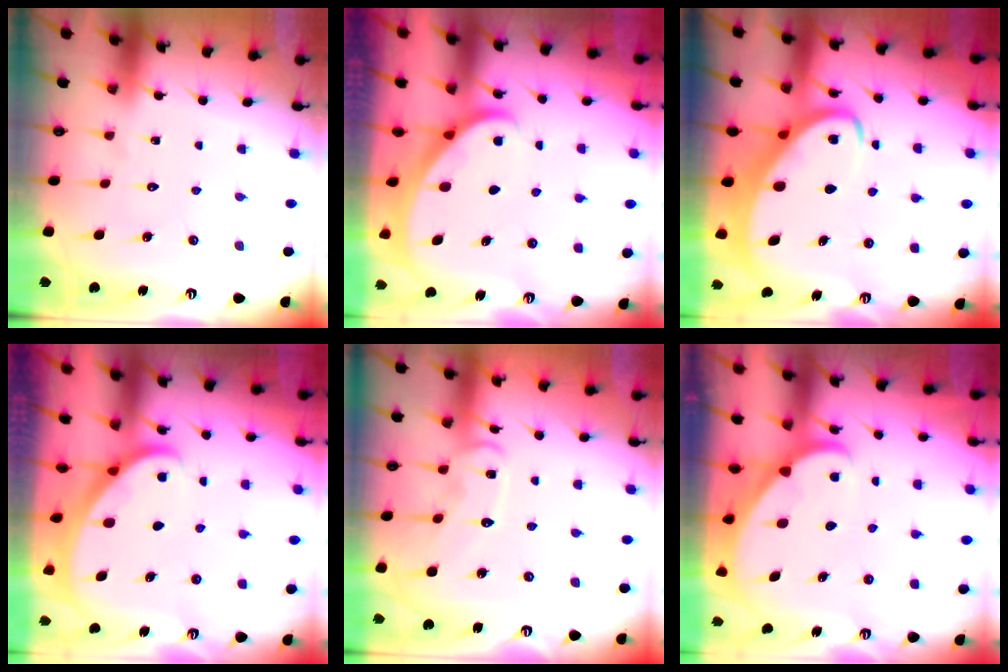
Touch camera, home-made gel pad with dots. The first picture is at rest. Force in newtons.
{"total": 1.8, "press": 1.8, "slide": 0.1}
{"total": 4.4, "press": 4.3, "slide": 0.4}
{"total": 1.8, "press": 1.8, "slide": 0.1}
{"total": 10.3, "press": 10.3, "slide": 0.8}
{"total": 2.6, "press": 2.6, "slide": 0.4}